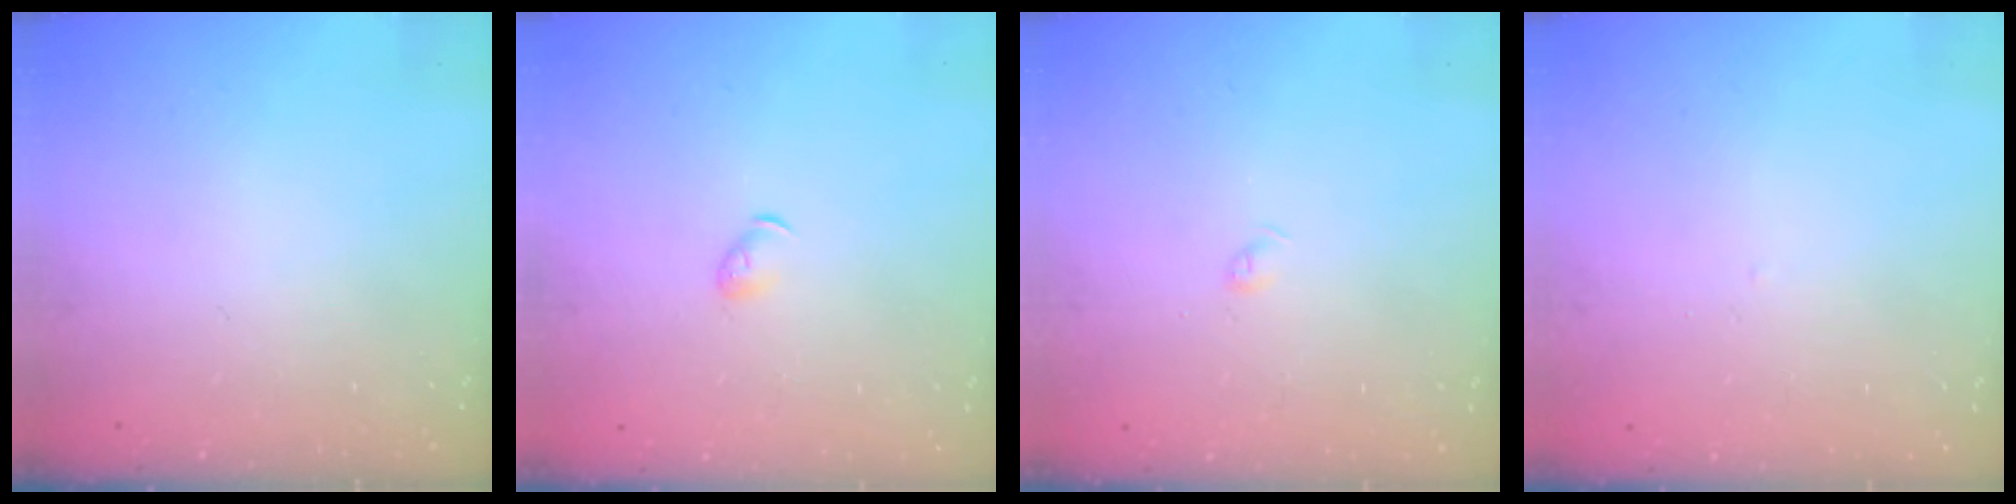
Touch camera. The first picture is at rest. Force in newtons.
{"total": 3.9, "press": 3.8, "slide": 1.0}
{"total": 2.4, "press": 2.3, "slide": 0.3}
{"total": 1.6, "press": 1.6, "slide": 0.3}